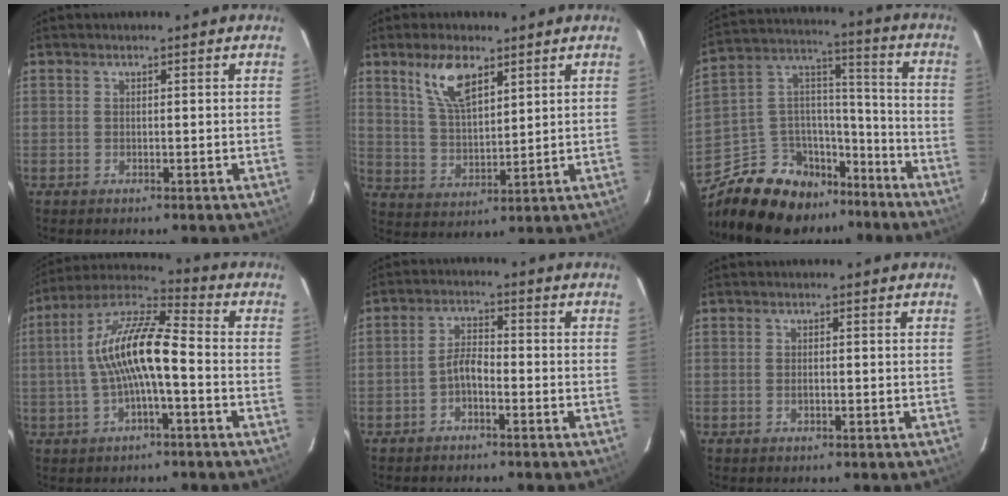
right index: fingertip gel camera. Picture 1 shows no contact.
{"total": 9.0, "force": [5.4, 3.6, 6.2], "torque": [-0.117, 0.009, 0.111]}
{"total": 17.6, "force": [-13.2, 10.3, 5.6], "torque": [-0.135, 0.072, -0.203]}
{"total": 12.8, "force": [-1.6, 3.1, 12.4], "torque": [-0.236, 0.023, -0.032]}
{"total": 3.3, "force": [-2.2, 1.1, 2.2], "torque": [-0.048, 0.013, -0.043]}
{"total": 0.8, "force": [-0.4, 0.3, 0.7], "torque": [-0.014, 0.003, -0.007]}